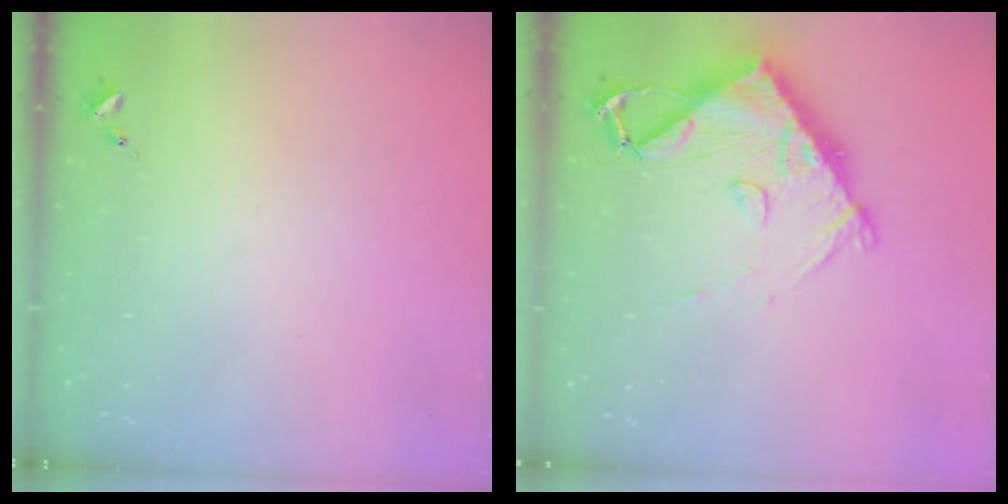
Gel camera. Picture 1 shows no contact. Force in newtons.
{"total": 10.9, "press": 10.8, "slide": 1.4}